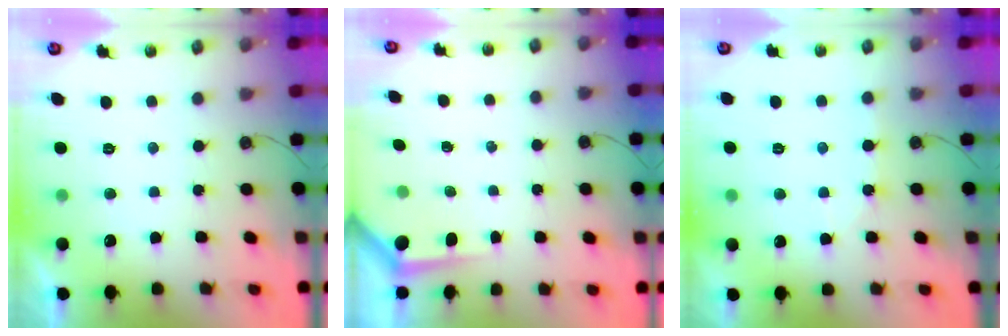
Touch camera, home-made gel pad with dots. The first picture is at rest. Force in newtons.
{"total": 3.1, "press": 3.1, "slide": 0.4}
{"total": 4.7, "press": 4.7, "slide": 0.6}